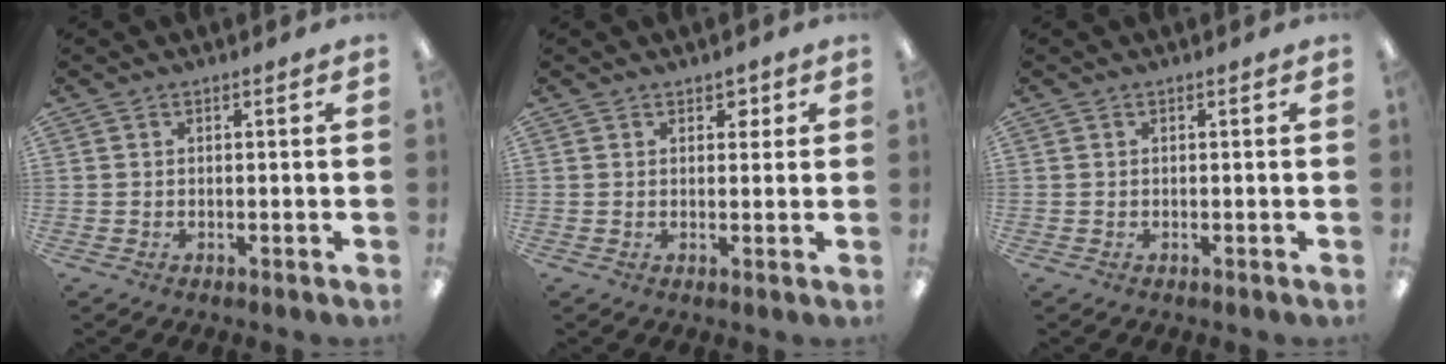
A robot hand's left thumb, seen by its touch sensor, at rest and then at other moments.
{"total": 2.3, "force": [1.4, 1.5, 1.0], "torque": [-0.004, -0.003, 0.021]}
{"total": 0.0}